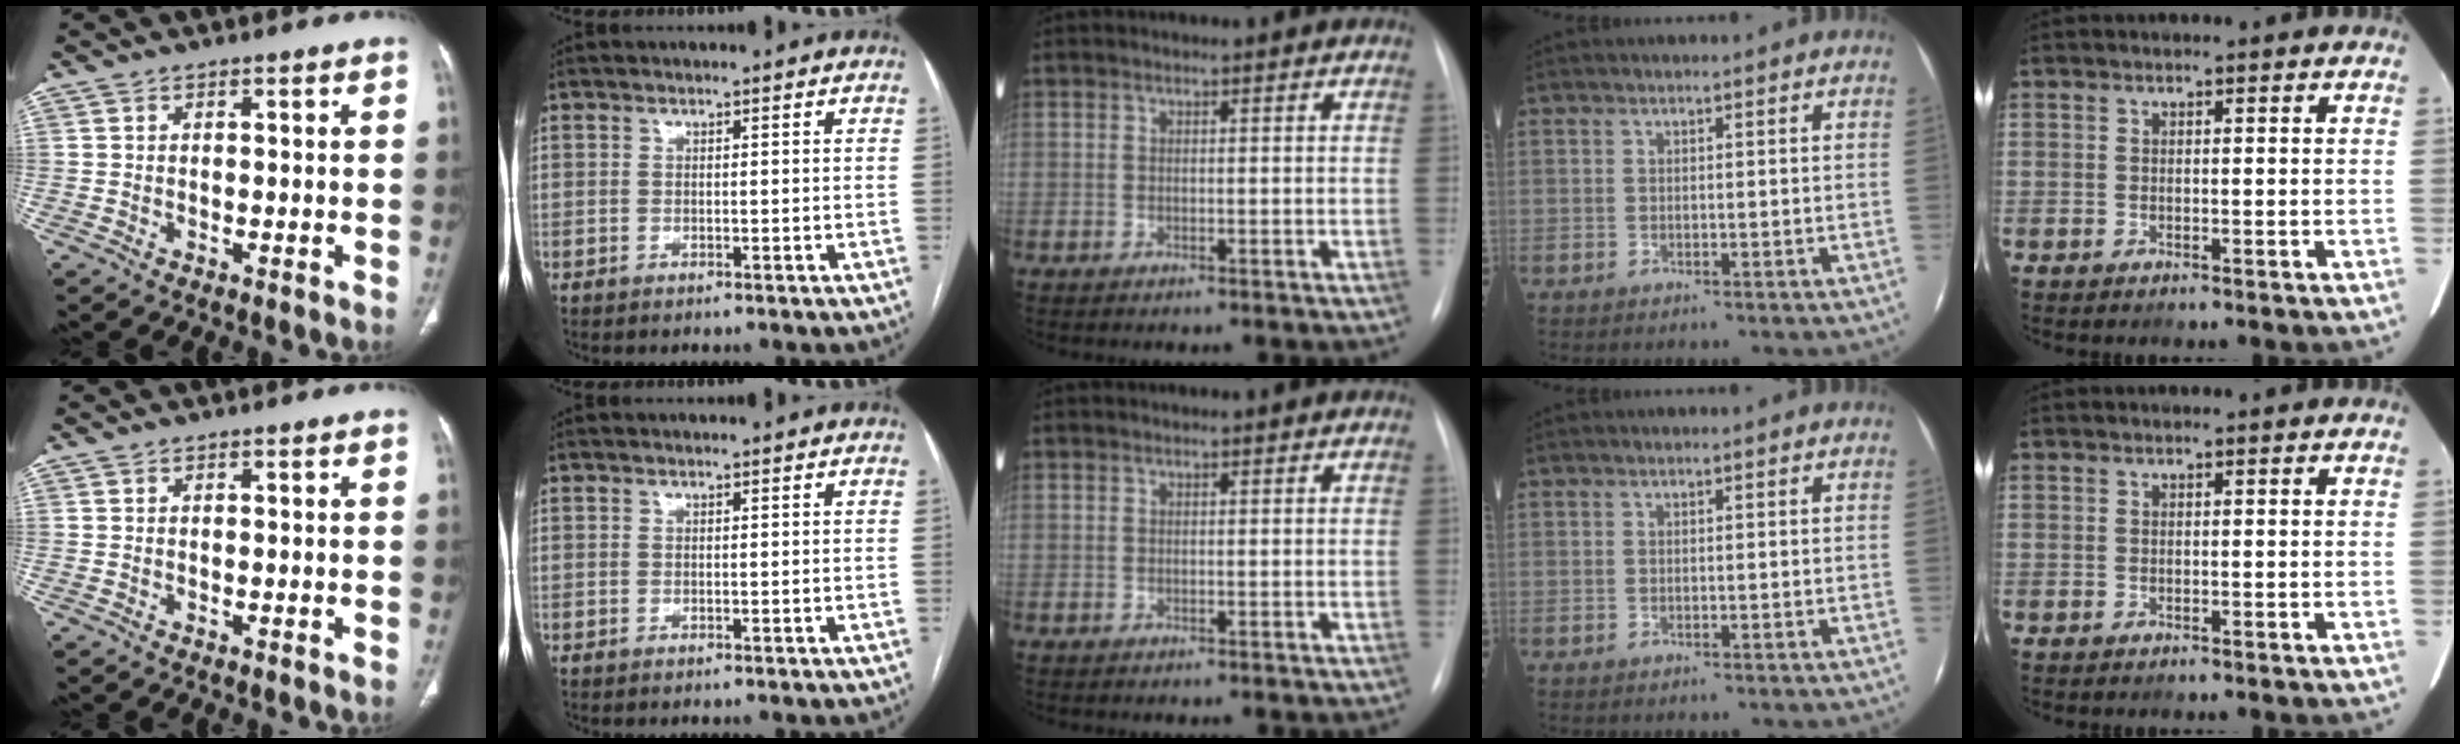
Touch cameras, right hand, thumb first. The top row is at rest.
{}